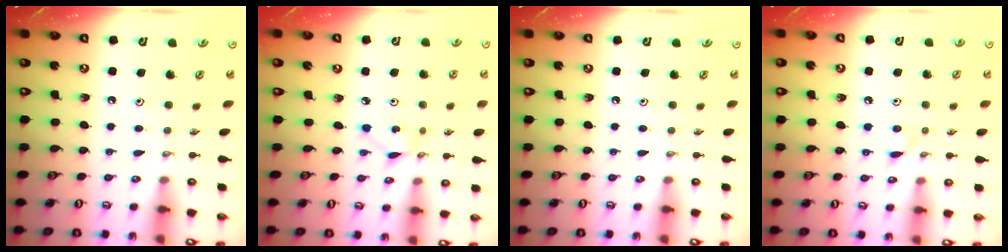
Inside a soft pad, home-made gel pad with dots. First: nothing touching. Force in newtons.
{"total": 1.7, "press": 1.7, "slide": 0.1}
{"total": 0.0}
{"total": 5.2, "press": 5.2, "slide": 0.7}